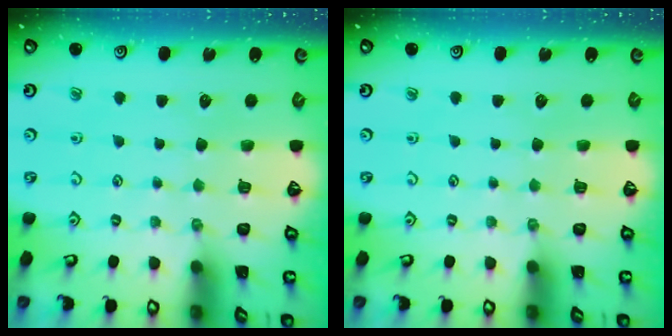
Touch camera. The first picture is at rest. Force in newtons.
{"total": 0.0}